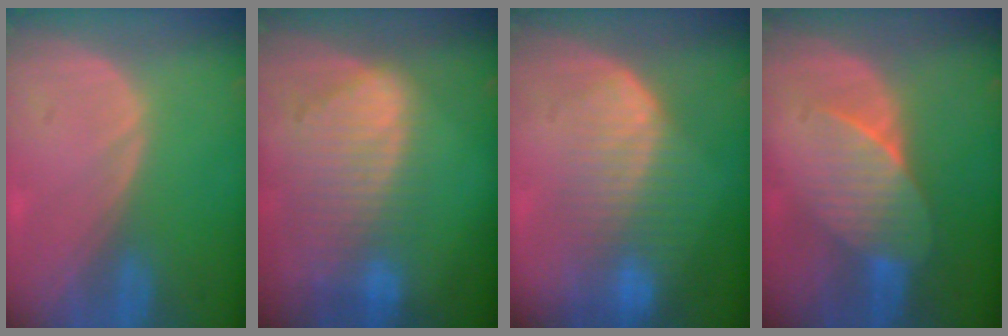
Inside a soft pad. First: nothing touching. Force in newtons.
{"total": 9.4, "press": 8.2, "slide": 4.7}
{"total": 7.9, "press": 7.4, "slide": 2.5}
{"total": 7.1, "press": 6.7, "slide": 2.2}